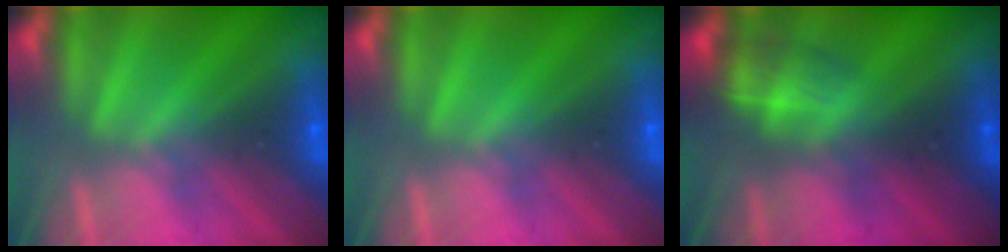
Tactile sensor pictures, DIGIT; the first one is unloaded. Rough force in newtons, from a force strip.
{"total": 0.0}
{"total": 2.3}